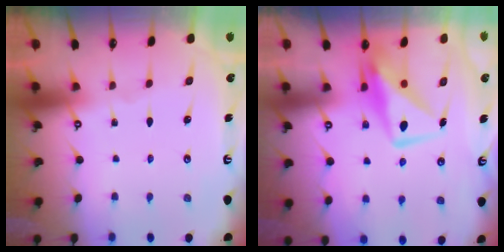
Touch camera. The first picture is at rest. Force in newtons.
{"total": 10.4, "press": 10.4, "slide": 0.8}